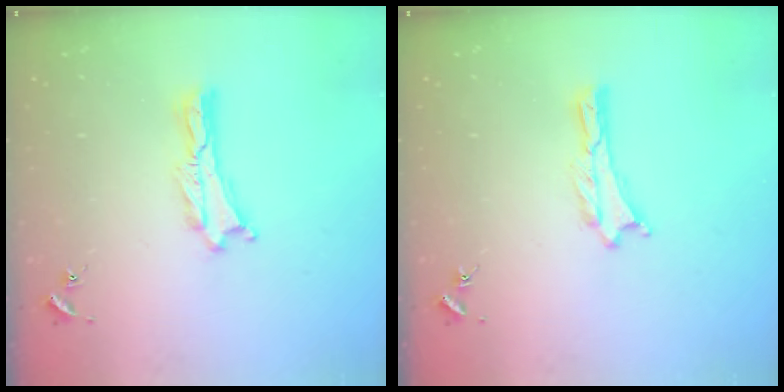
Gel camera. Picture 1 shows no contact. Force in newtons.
{"total": 0.0}